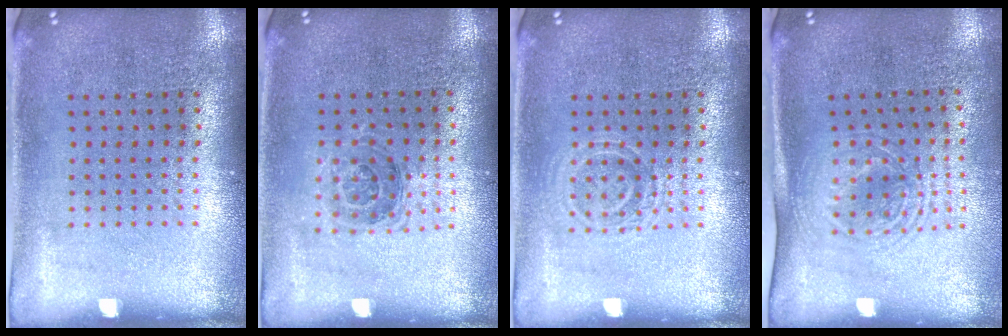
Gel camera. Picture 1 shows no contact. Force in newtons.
{"total": 1.1, "press": 1.0, "slide": 0.4}
{"total": 1.6, "press": 1.5, "slide": 0.4}
{"total": 1.7, "press": 1.4, "slide": 1.0}